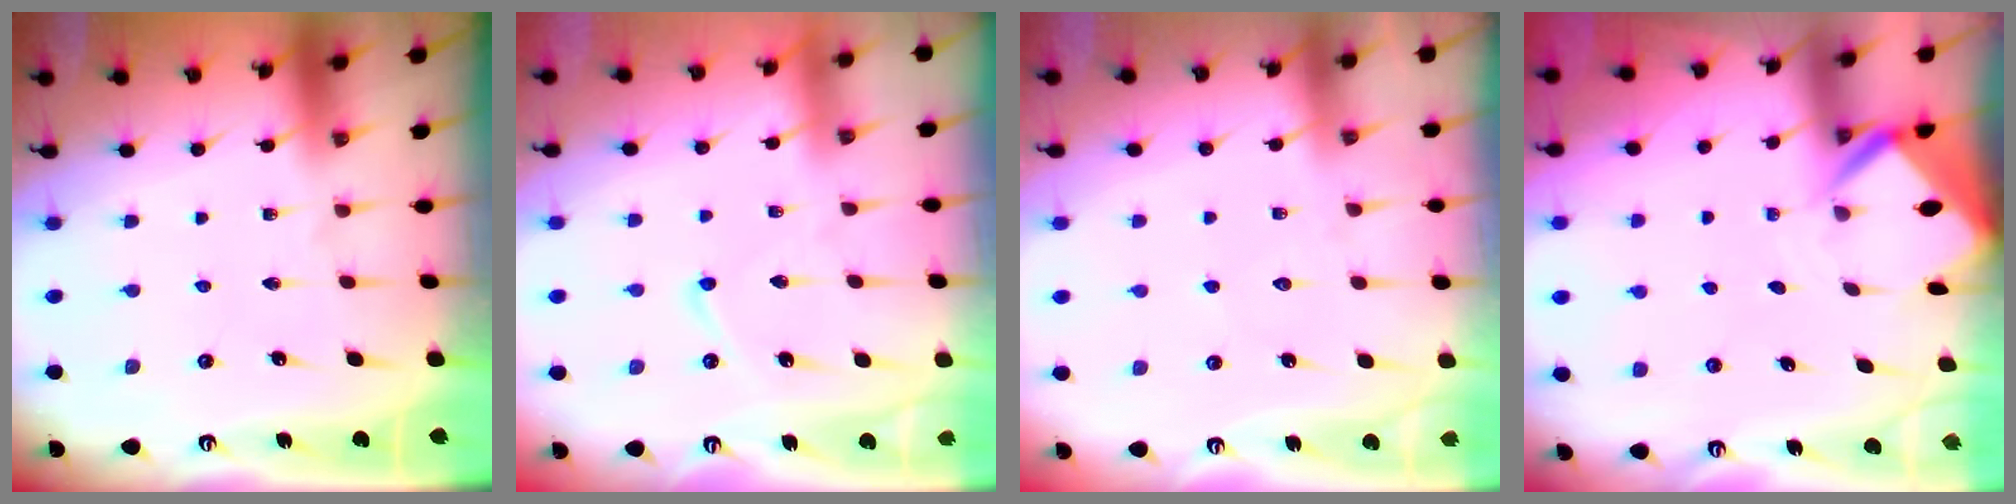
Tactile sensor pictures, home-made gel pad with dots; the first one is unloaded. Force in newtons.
{"total": 4.9, "press": 4.8, "slide": 0.7}
{"total": 5.7, "press": 5.7, "slide": 0.7}
{"total": 3.3, "press": 3.3, "slide": 0.2}